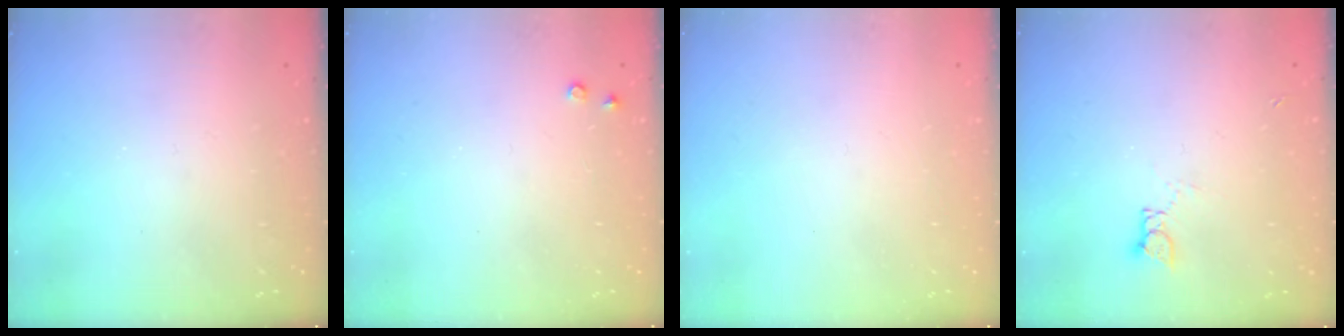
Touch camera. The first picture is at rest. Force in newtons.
{"total": 2.8, "press": 2.8, "slide": 0.5}
{"total": 0.0}
{"total": 3.5, "press": 3.5, "slide": 0.3}